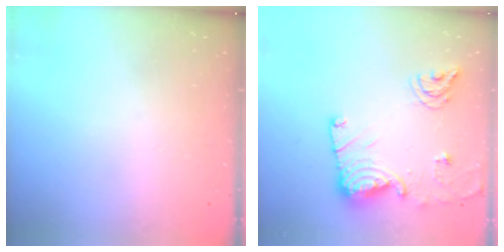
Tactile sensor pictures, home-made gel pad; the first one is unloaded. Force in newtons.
{"total": 15.1, "press": 15.0, "slide": 1.5}